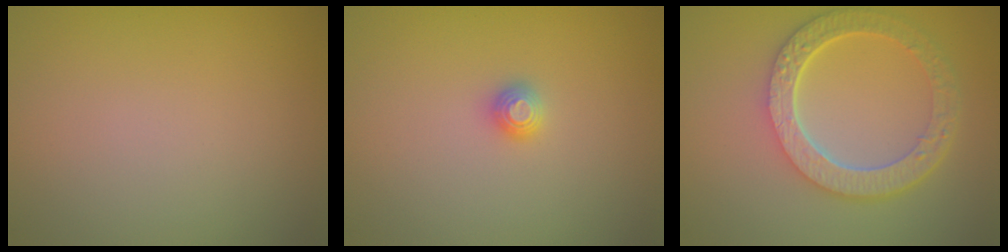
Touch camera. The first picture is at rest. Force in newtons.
{"total": 1.2, "press": 1.1, "slide": 0.3}
{"total": 6.3, "press": 4.7, "slide": 4.2}